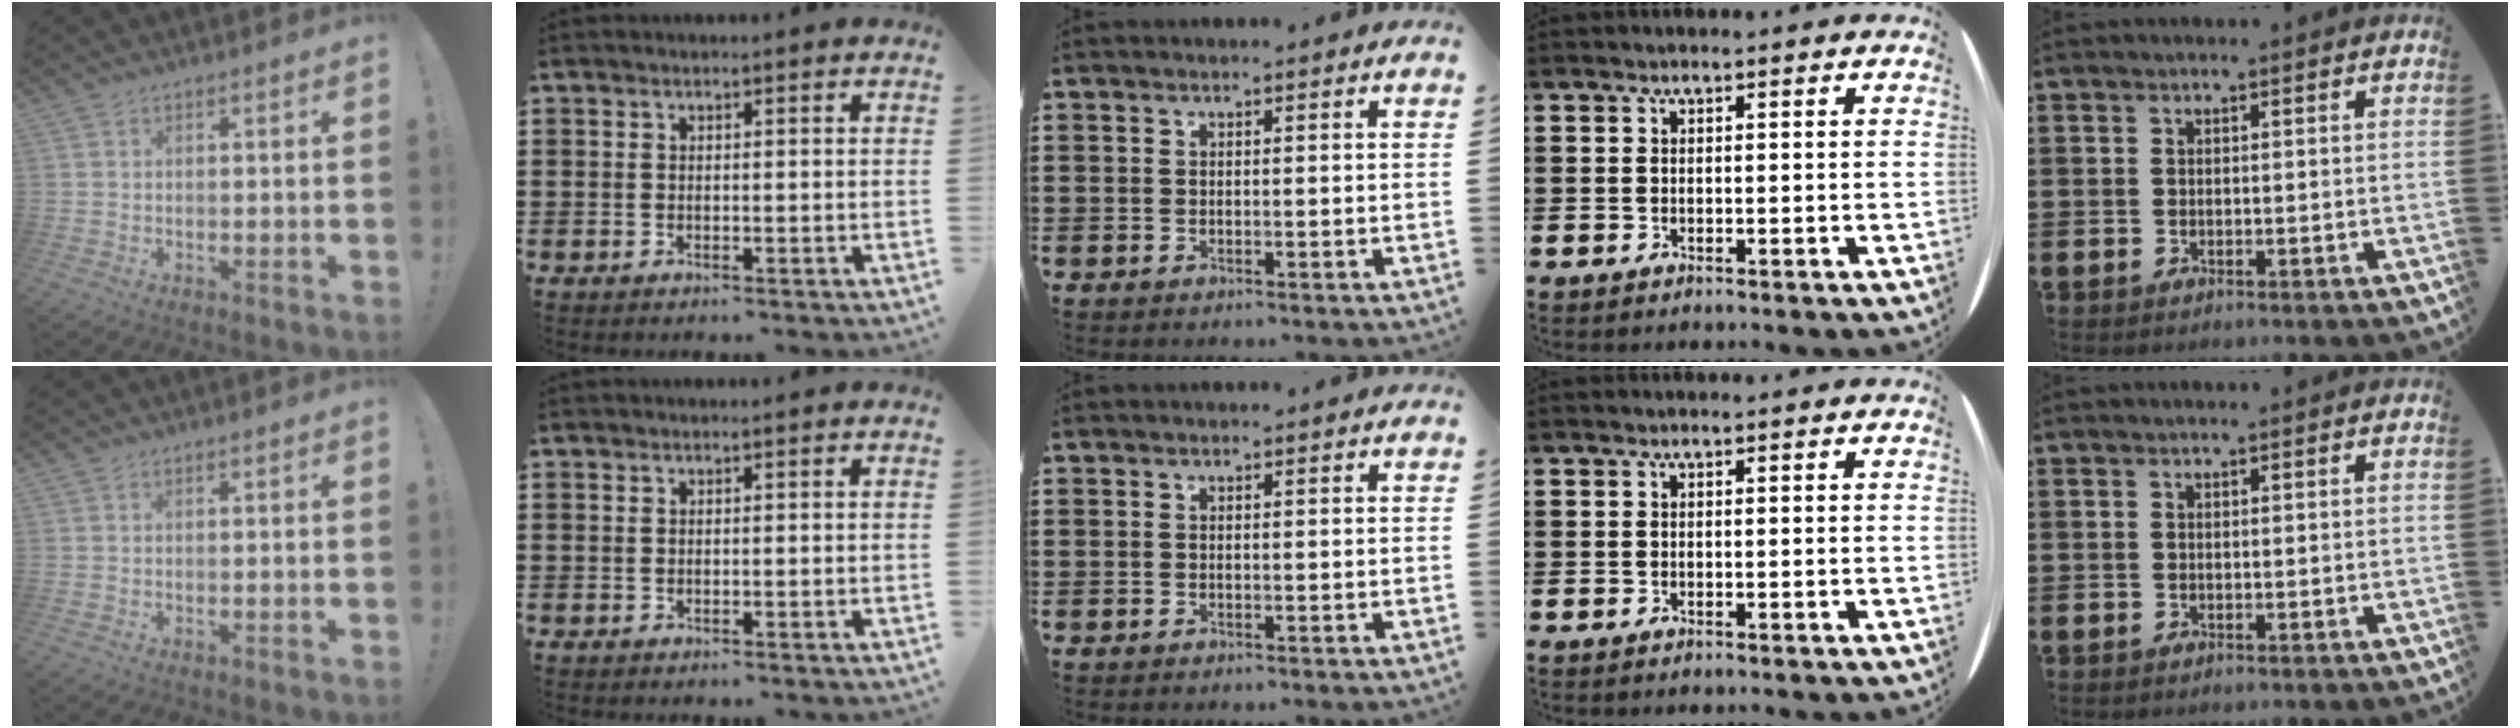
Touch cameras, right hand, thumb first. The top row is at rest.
{}